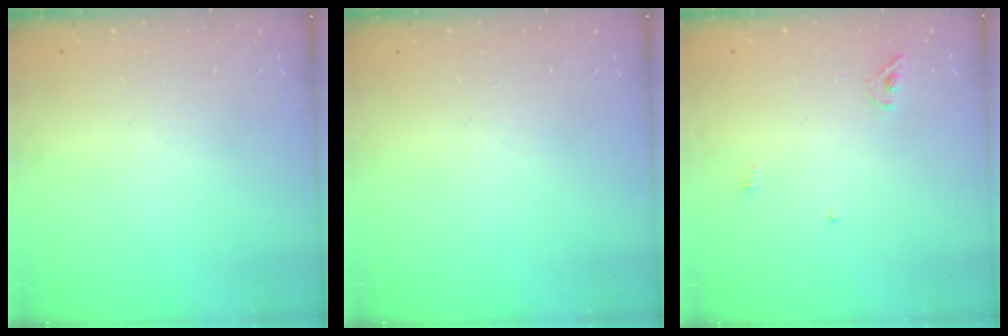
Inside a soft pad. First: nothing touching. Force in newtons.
{"total": 0.0}
{"total": 4.3, "press": 4.3, "slide": 0.1}